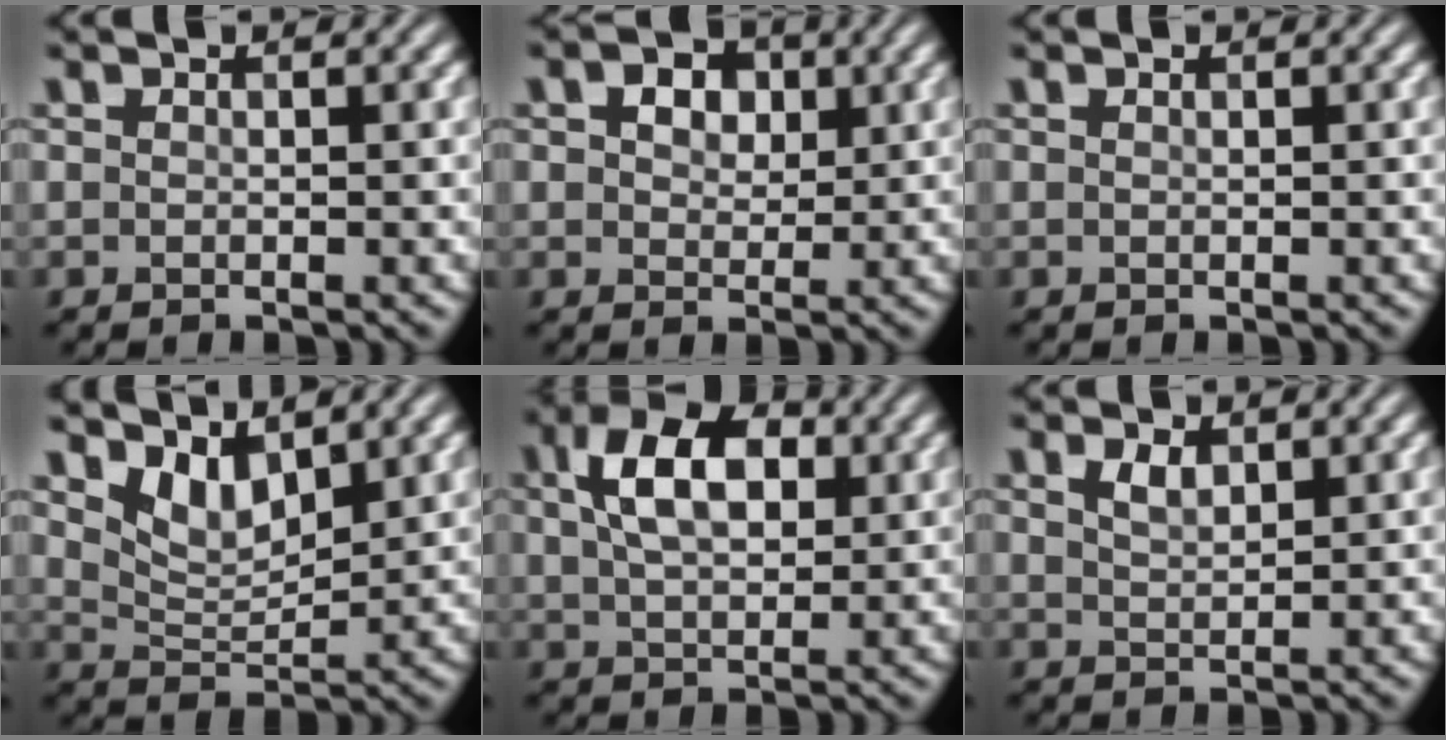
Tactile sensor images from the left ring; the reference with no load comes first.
{"total": 3.1, "force": [1.2, 2.3, 1.8], "torque": [-0.034, 0.002, 0.011]}
{"total": 0.0}
{"total": 3.5, "force": [2.4, 1.6, 2.0], "torque": [-0.048, -0.011, 0.046]}
{"total": 6.9, "force": [2.0, 4.1, 5.1], "torque": [-0.098, 0.012, 0.029]}
{"total": 1.8, "force": [1.1, 0.9, 1.1], "torque": [-0.022, 0.001, 0.025]}